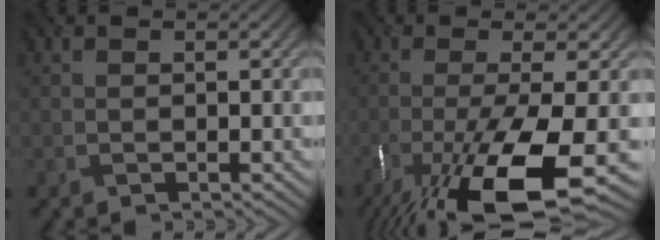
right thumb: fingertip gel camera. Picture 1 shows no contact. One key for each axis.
{"total": 14.4, "fx": -7.1, "fy": 3.7, "fz": 11.9, "tx": -0.230, "ty": -0.034, "tz": -0.114}